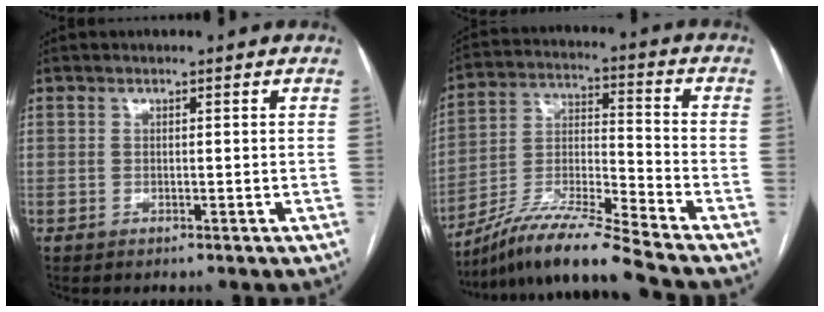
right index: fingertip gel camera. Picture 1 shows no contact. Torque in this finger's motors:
{"motor_torque": [-0.29, -0.70, -0.02, 0.03]}